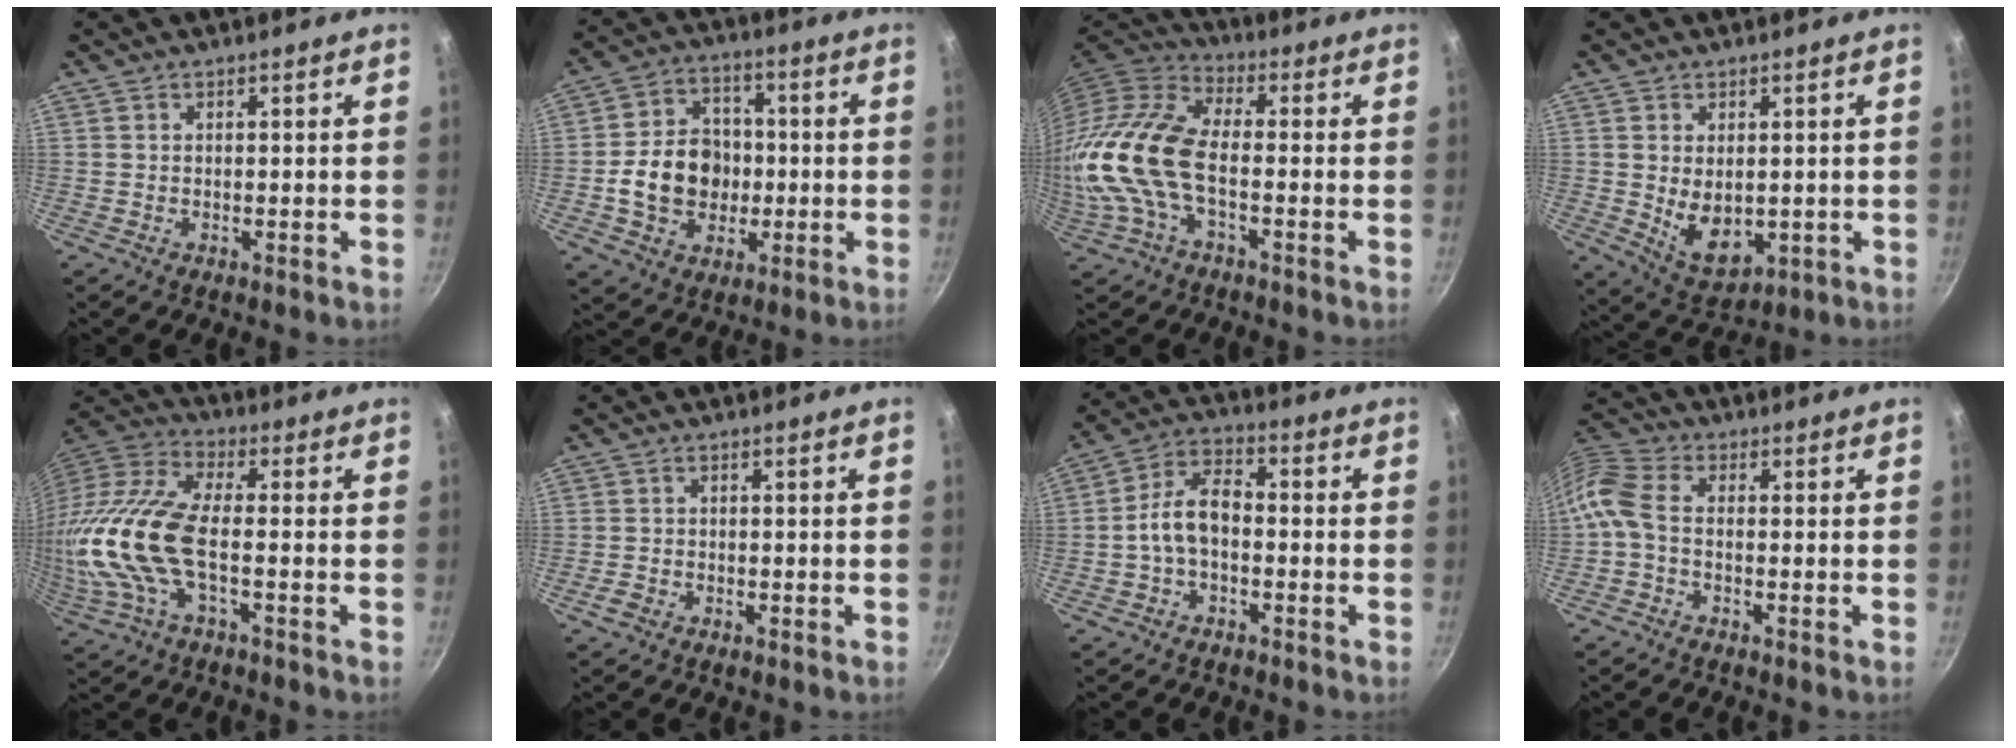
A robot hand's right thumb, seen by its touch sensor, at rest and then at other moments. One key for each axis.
{"total": 13.0, "fx": -1.4, "fy": 10.5, "fz": 7.4, "tx": -0.095, "ty": 0.025, "tz": -0.027}
{"total": 17.2, "fx": -2.6, "fy": 8.4, "fz": 14.7, "tx": -0.310, "ty": 0.022, "tz": -0.064}
{"total": 8.0, "fx": 0.0, "fy": 5.2, "fz": 6.1, "tx": -0.090, "ty": -0.019, "tz": 0.023}
{"total": 19.5, "fx": -2.4, "fy": 8.3, "fz": 17.4, "tx": -0.382, "ty": 0.015, "tz": -0.061}
{"total": 1.7, "fx": -1.1, "fy": 1.1, "fz": 0.7, "tx": -0.019, "ty": 0.010, "tz": -0.023}
{"total": 8.0, "fx": -1.7, "fy": 4.6, "fz": 6.3, "tx": -0.110, "ty": 0.040, "tz": -0.041}
{"total": 6.8, "fx": -1.4, "fy": 3.8, "fz": 5.4, "tx": -0.132, "ty": 0.024, "tz": -0.048}